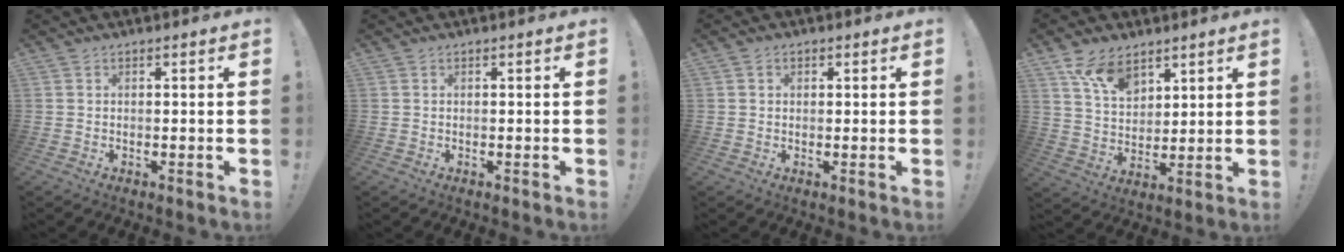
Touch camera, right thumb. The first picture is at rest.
{"total": 0.0}
{"total": 1.2, "force": [0.3, 1.1, 0.5], "torque": [-0.003, 0.001, 0.004]}
{"total": 11.4, "force": [7.6, 6.5, 5.6], "torque": [-0.102, -0.033, 0.147]}